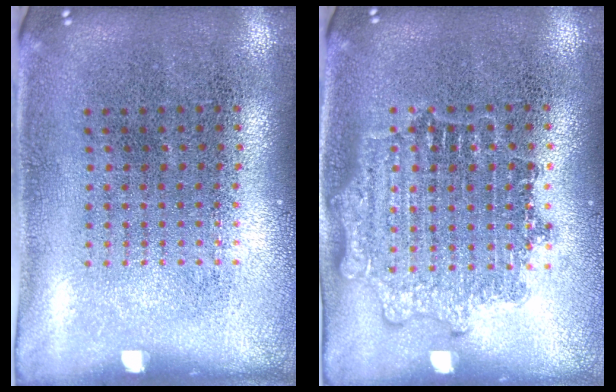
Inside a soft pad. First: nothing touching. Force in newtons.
{"total": 1.4, "press": 1.4, "slide": 0.2}